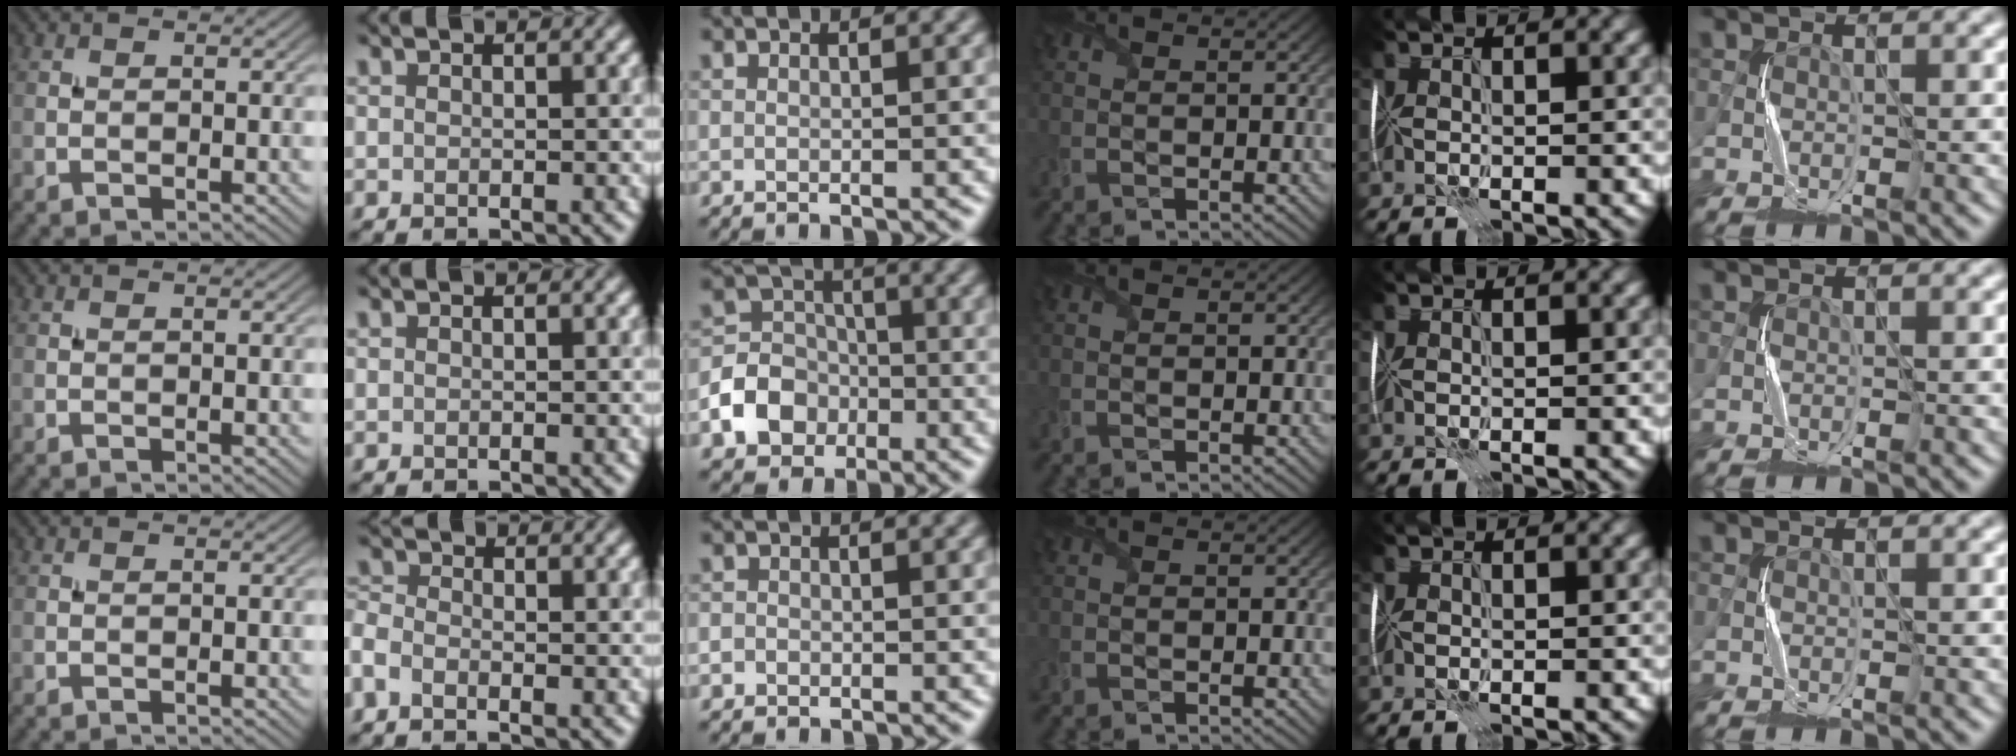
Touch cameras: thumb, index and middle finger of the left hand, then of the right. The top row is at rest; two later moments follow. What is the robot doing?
{"motion": "fold", "object": "shipping label"}